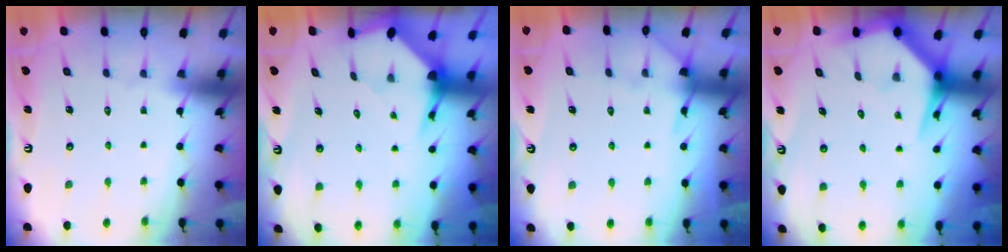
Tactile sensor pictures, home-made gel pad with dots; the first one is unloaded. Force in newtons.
{"total": 3.7, "press": 3.6, "slide": 0.4}
{"total": 6.2, "press": 6.2, "slide": 0.7}
{"total": 5.2, "press": 5.1, "slide": 0.7}